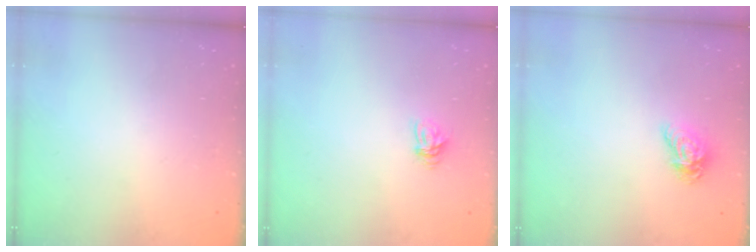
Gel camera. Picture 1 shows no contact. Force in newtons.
{"total": 4.9, "press": 4.9, "slide": 0.6}
{"total": 7.3, "press": 7.3, "slide": 0.6}